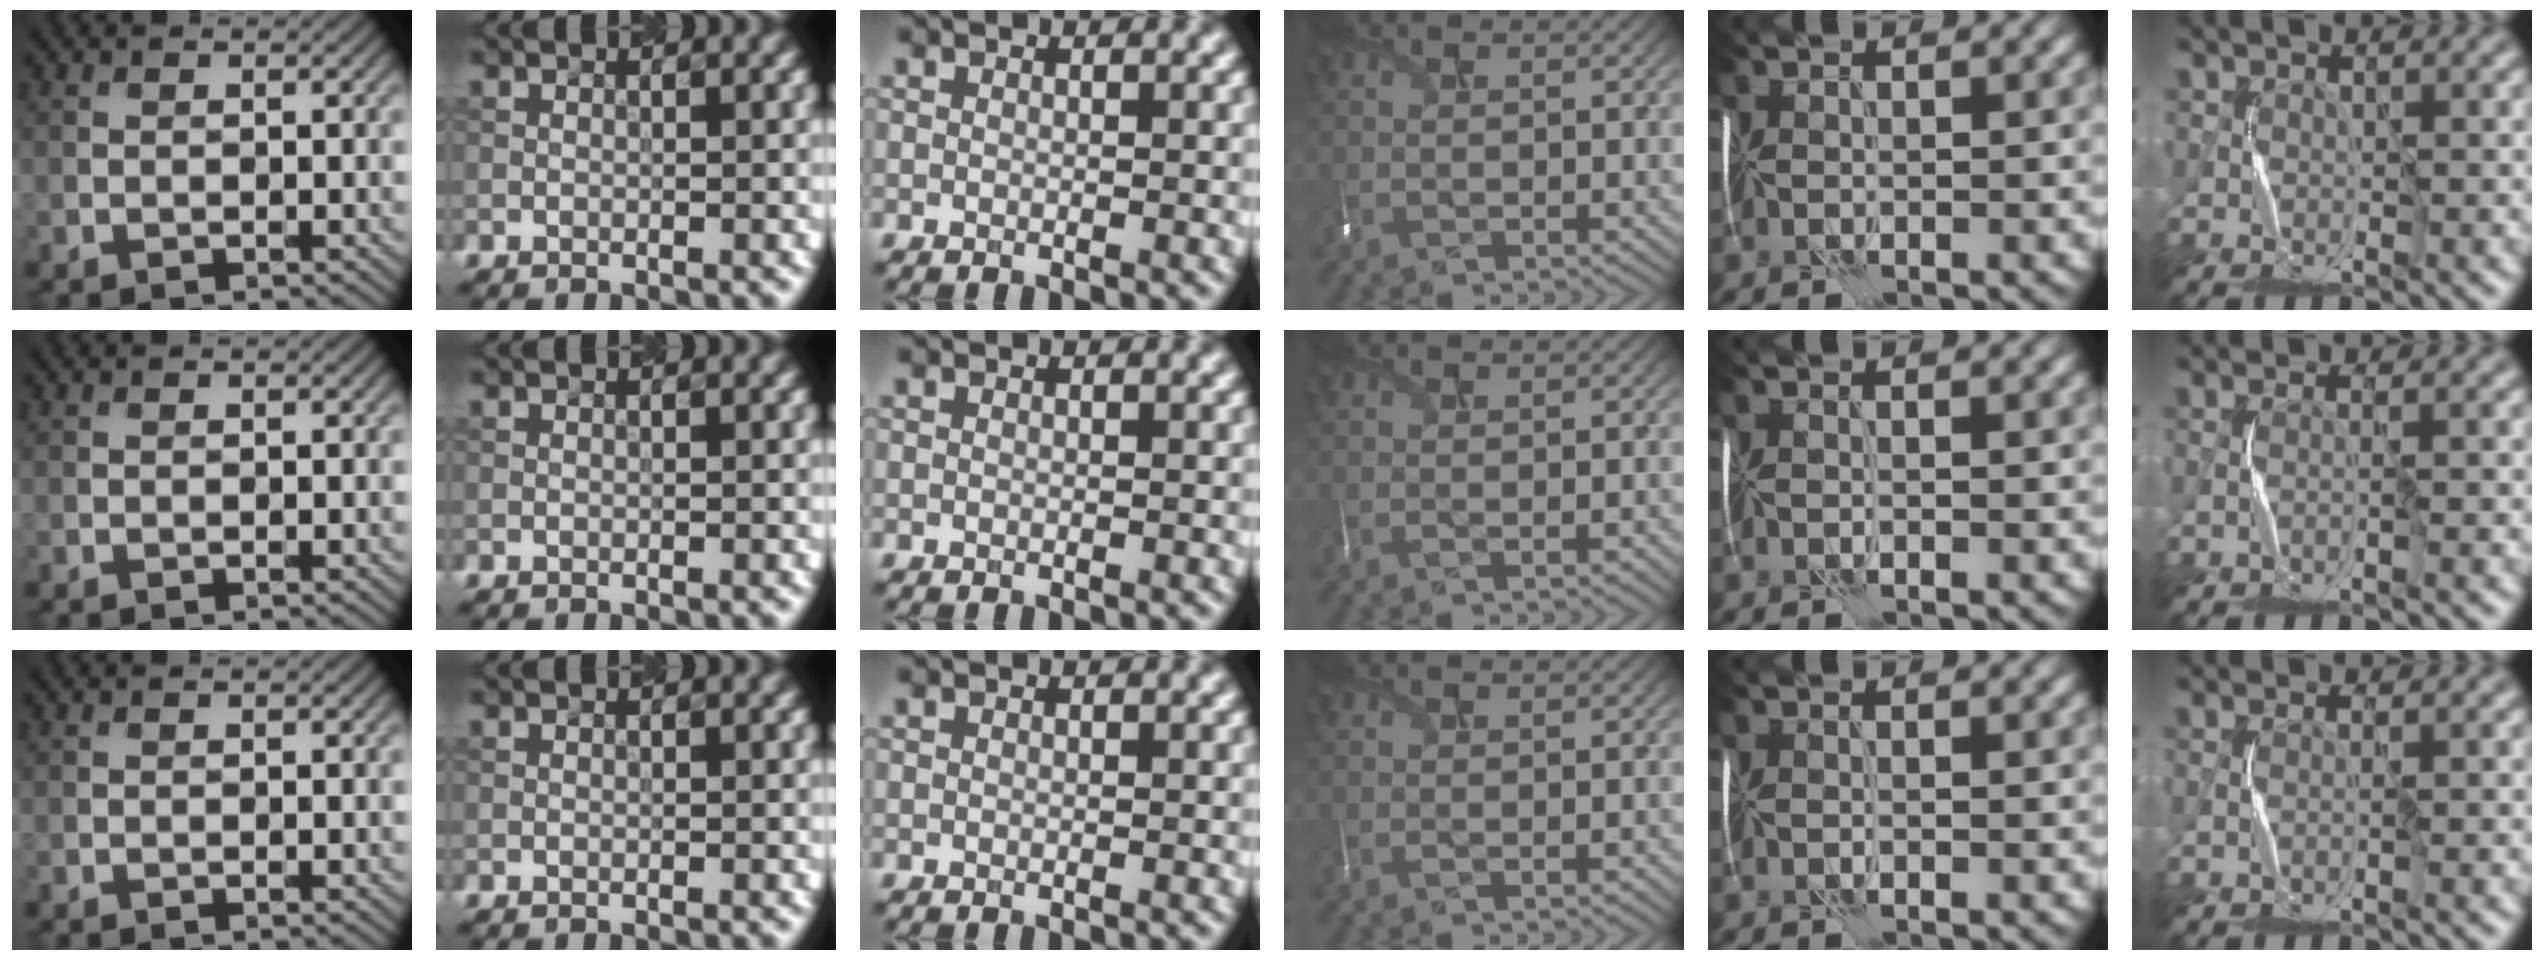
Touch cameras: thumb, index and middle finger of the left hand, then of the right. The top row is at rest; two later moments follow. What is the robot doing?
{"motion": "shake", "object": "plastic piggy bank"}